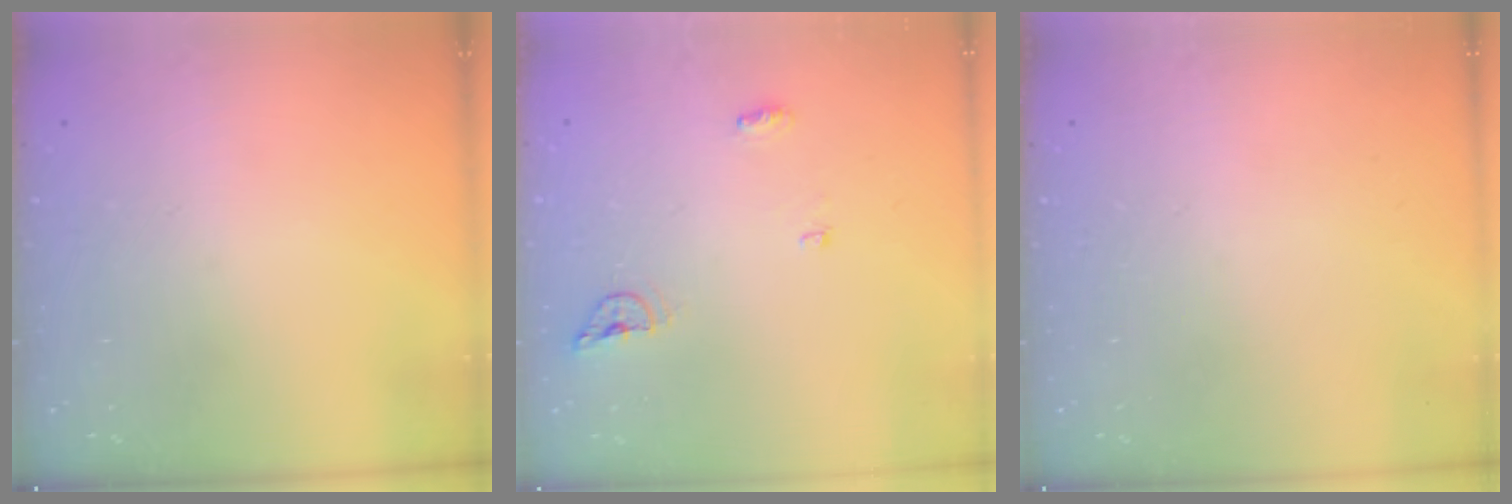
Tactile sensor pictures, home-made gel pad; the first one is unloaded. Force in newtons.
{"total": 5.9, "press": 5.8, "slide": 1.0}
{"total": 0.0}